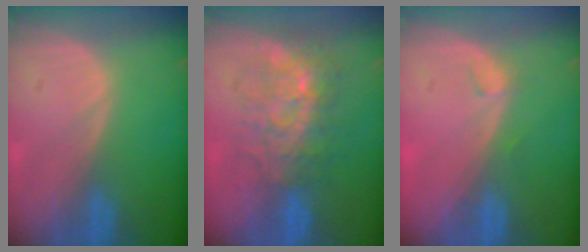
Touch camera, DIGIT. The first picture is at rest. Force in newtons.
{"total": 8.5, "press": 7.5, "slide": 4.1}
{"total": 1.3, "press": 1.1, "slide": 0.5}